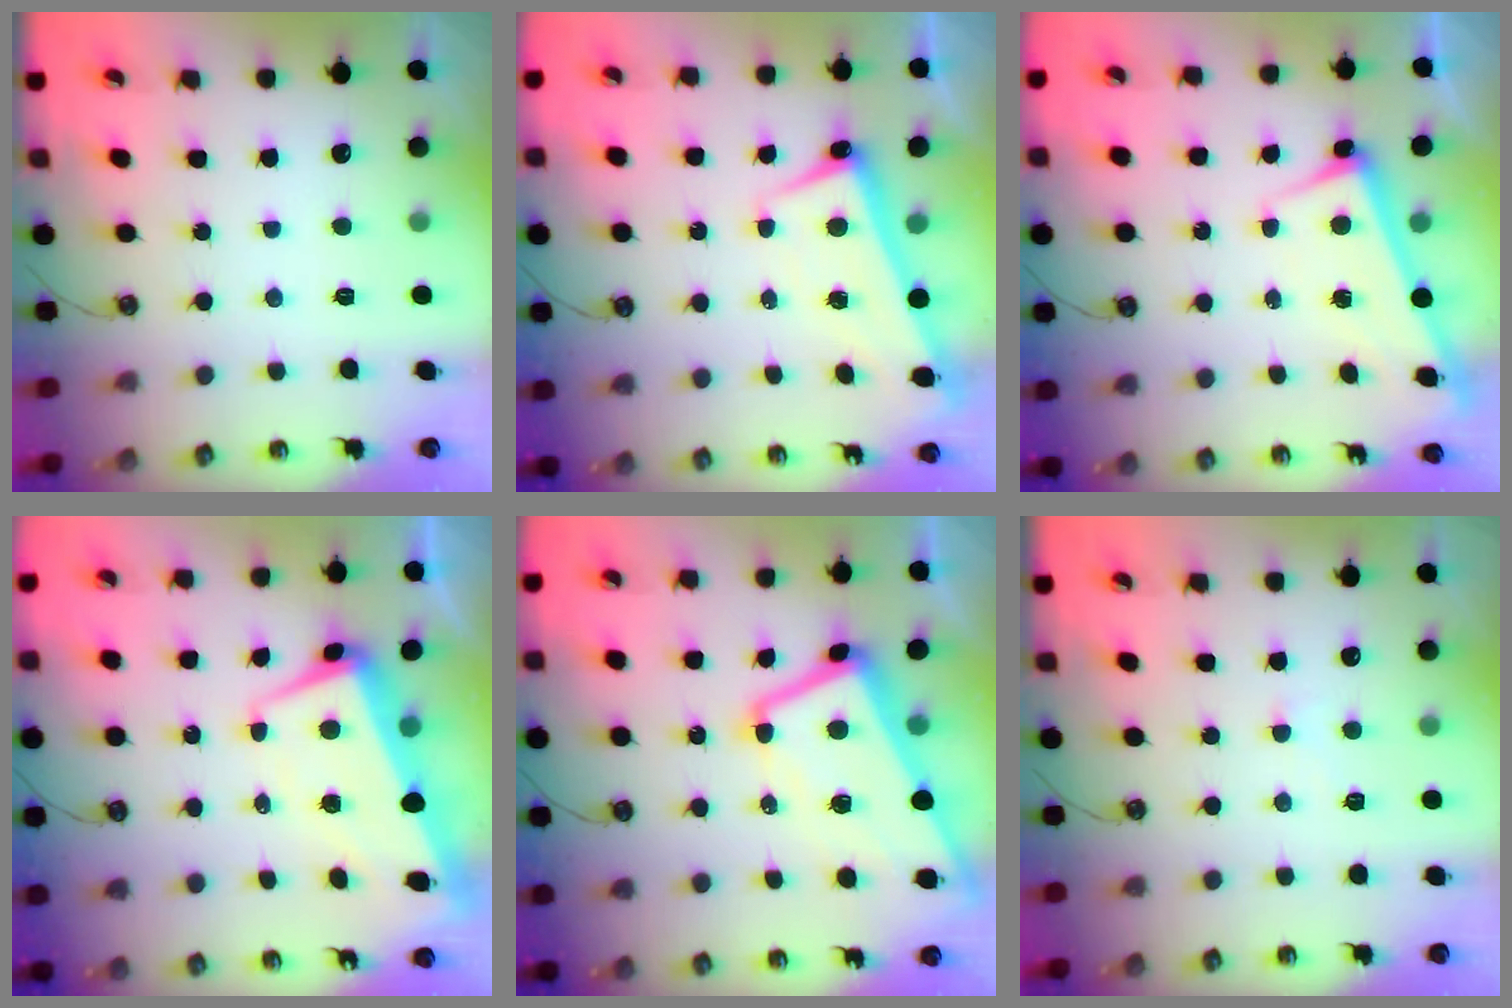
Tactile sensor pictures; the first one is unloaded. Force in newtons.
{"total": 2.6, "press": 2.4, "slide": 0.8}
{"total": 2.8, "press": 2.7, "slide": 0.4}
{"total": 2.8, "press": 2.3, "slide": 1.6}
{"total": 7.3, "press": 7.1, "slide": 1.5}
{"total": 0.0}